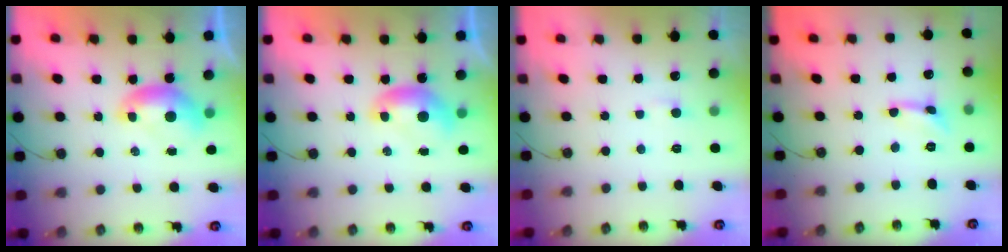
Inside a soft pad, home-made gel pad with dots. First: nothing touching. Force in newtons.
{"total": 0.0}
{"total": 2.4, "press": 2.3, "slide": 0.4}
{"total": 0.7, "press": 0.6, "slide": 0.3}